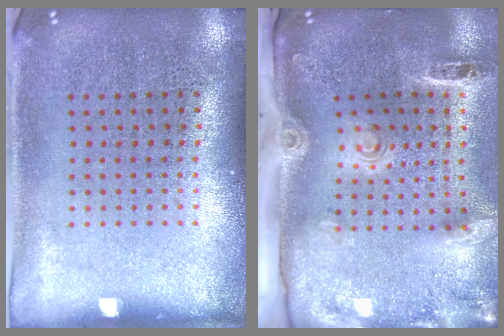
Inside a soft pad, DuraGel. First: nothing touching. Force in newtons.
{"total": 3.1, "press": 2.2, "slide": 2.2}